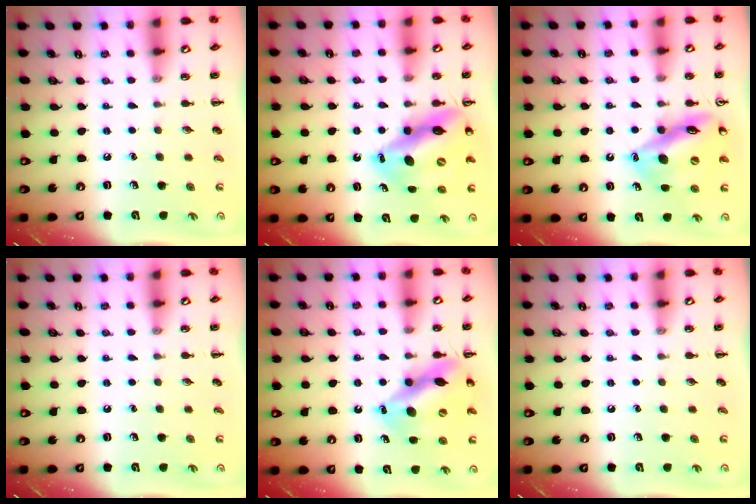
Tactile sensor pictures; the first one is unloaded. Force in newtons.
{"total": 15.7, "press": 14.9, "slide": 4.8}
{"total": 15.3, "press": 15.0, "slide": 2.8}
{"total": 0.0}
{"total": 14.0, "press": 13.5, "slide": 3.9}
{"total": 0.0}